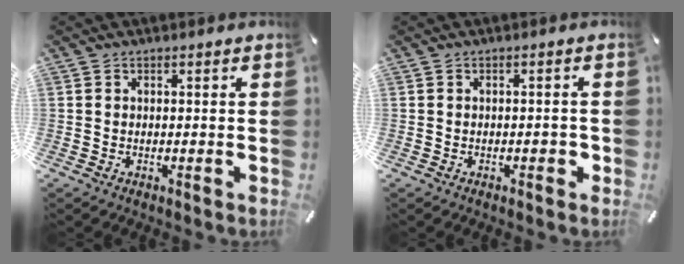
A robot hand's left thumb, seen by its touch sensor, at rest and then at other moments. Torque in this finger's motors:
{"motor_torque": [0.42, 0.44, 0.23, 0.14, 0.01]}